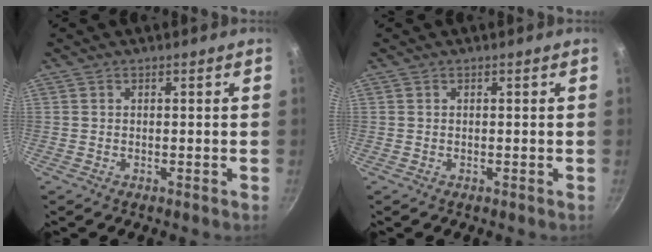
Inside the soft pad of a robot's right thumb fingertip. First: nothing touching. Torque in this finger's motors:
{"motor_torque": [-0.02, 0.01, -0.02, -0.11, 0.00]}